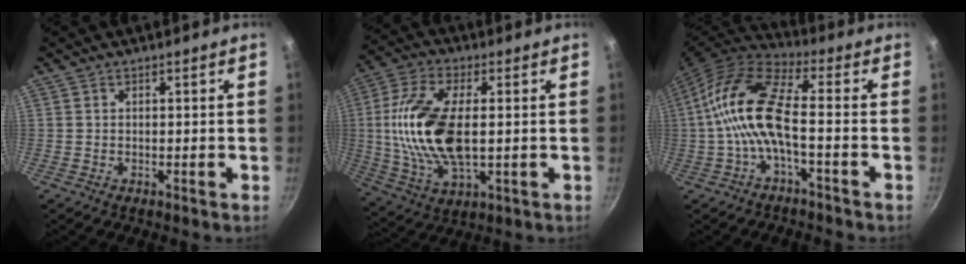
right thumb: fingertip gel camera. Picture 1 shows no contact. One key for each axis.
{"total": 18.1, "fx": 0.5, "fy": 8.6, "fz": 15.9, "tx": -0.329, "ty": -0.006, "tz": 0.012}
{"total": 13.9, "fx": -1.9, "fy": 4.7, "fz": 13.0, "tx": -0.279, "ty": 0.047, "tz": -0.044}